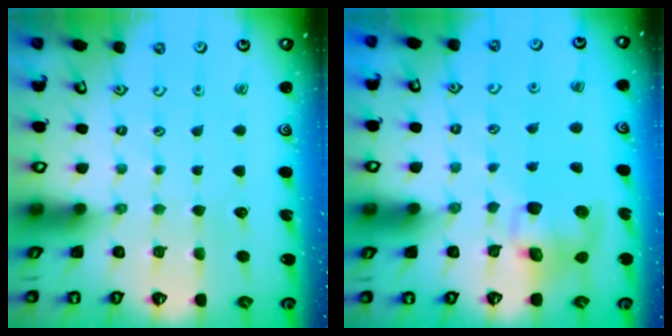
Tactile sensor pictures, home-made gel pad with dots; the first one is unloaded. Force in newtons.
{"total": 9.2, "press": 9.1, "slide": 1.2}